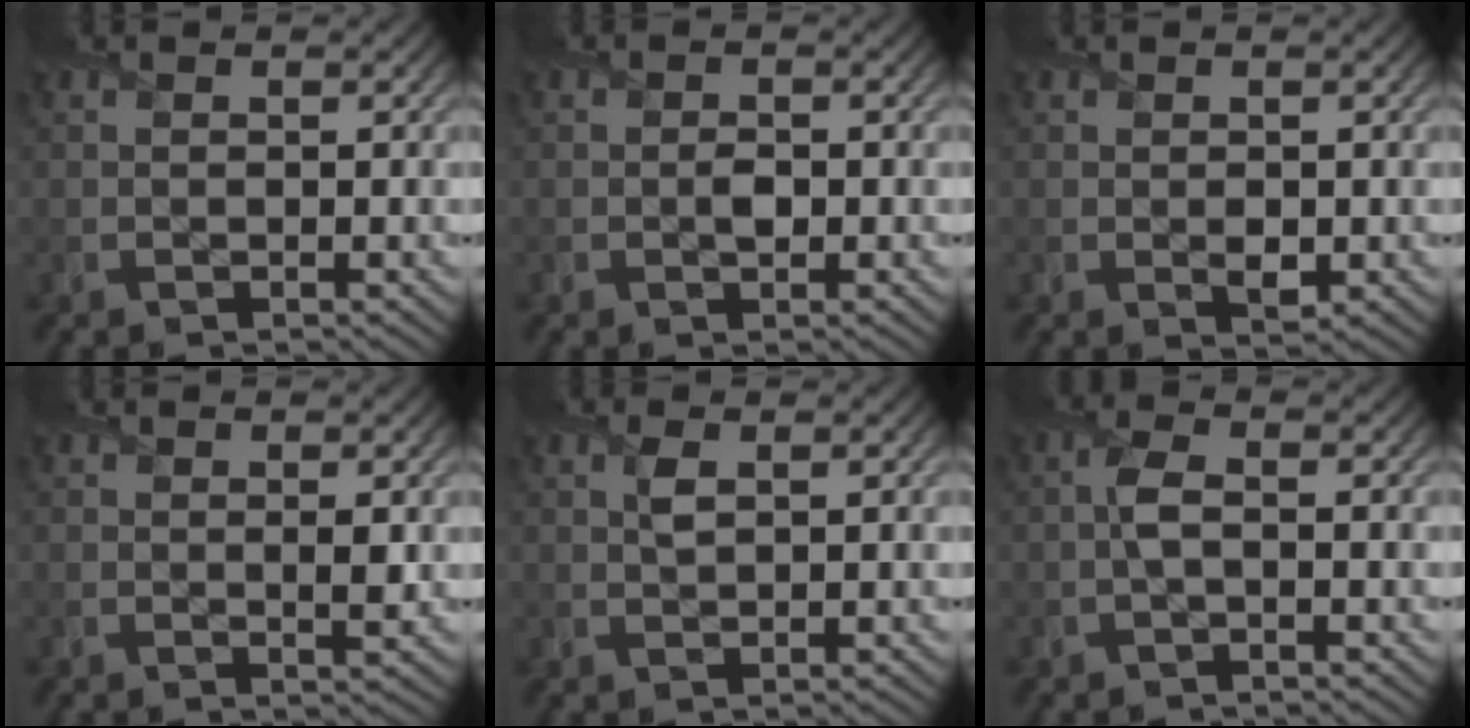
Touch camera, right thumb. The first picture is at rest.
{"total": 1.2, "force": [-0.3, 0.8, 0.8], "torque": [-0.009, -0.003, -0.006]}
{"total": 1.2, "force": [0.0, 0.8, 0.9], "torque": [-0.010, -0.008, 0.004]}
{"total": 1.1, "force": [0.3, 0.2, 1.0], "torque": [-0.016, -0.004, 0.004]}
{"total": 1.7, "force": [0.7, 0.7, 1.4], "torque": [-0.033, 0.000, 0.016]}
{"total": 2.3, "force": [-0.3, 0.8, 2.2], "torque": [-0.051, 0.006, -0.009]}